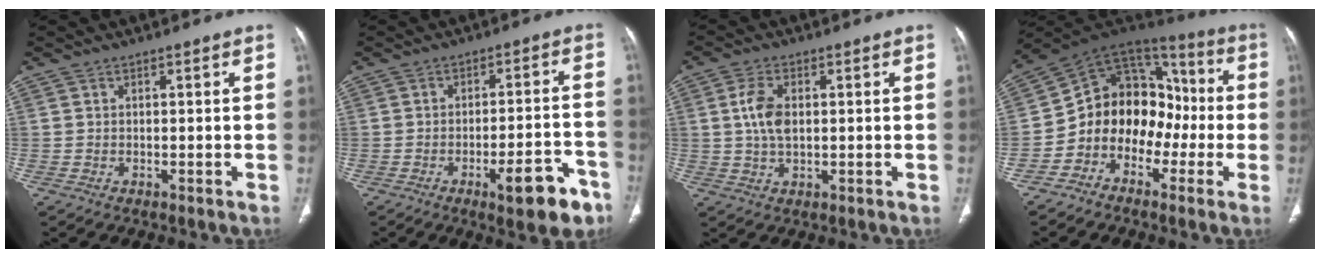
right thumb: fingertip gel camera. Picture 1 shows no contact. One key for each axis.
{"total": 10.8, "fx": -6.0, "fy": 3.3, "fz": 8.4, "tx": -0.099, "ty": 0.035, "tz": -0.077}
{"total": 6.0, "fx": 0.9, "fy": 3.4, "fz": 4.8, "tx": -0.097, "ty": 0.000, "tz": 0.014}
{"total": 15.2, "fx": -4.1, "fy": 11.9, "fz": 8.5, "tx": -0.079, "ty": 0.090, "tz": -0.082}